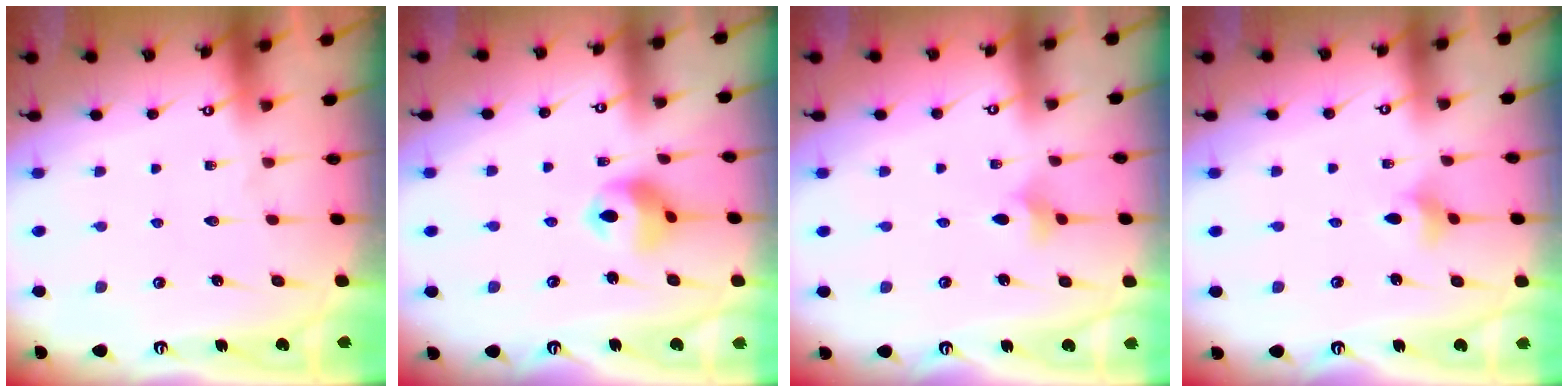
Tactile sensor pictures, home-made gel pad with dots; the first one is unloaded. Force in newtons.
{"total": 9.1, "press": 9.1, "slide": 0.9}
{"total": 2.9, "press": 2.8, "slide": 0.7}
{"total": 3.3, "press": 3.2, "slide": 0.6}